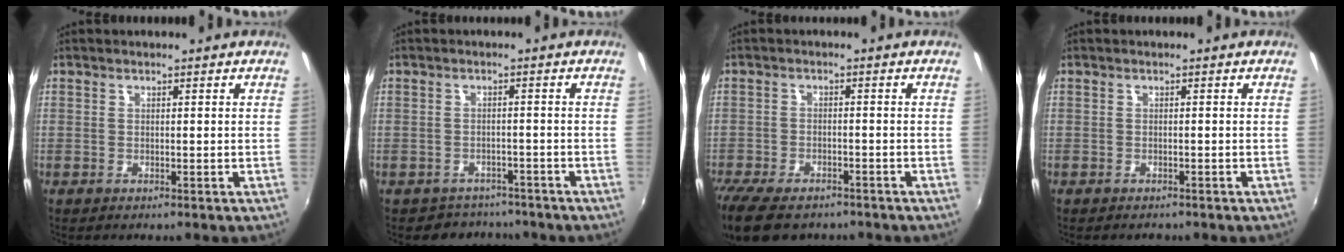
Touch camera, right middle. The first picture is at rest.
{"total": 5.7, "force": [-4.9, 3.0, 0.4], "torque": [-0.018, 0.003, -0.071]}
{"total": 12.0, "force": [-9.2, 5.2, 5.7], "torque": [-0.147, -0.038, -0.159]}
{"total": 1.3, "force": [-1.1, 0.7, 0.2], "torque": [-0.008, -0.004, -0.016]}